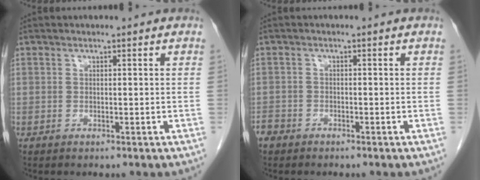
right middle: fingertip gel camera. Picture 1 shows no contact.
{"total": 2.4, "force": [-1.9, 1.3, 0.4], "torque": [-0.012, 0.002, -0.036]}